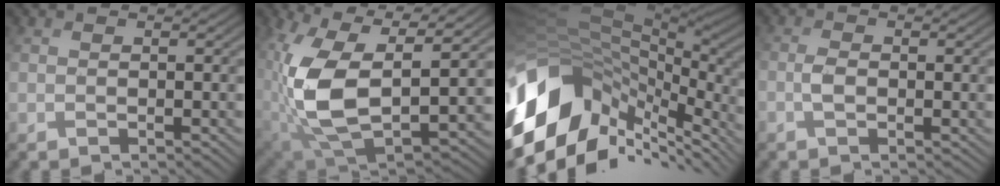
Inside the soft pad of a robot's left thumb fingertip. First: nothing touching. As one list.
[{"total": 16.8, "force": [2.1, 10.2, 13.2], "torque": [-0.293, -0.033, 0.042]}, {"total": 17.0, "force": [-5.7, 9.6, 12.8], "torque": [-0.302, -0.015, -0.086]}, {"total": 2.2, "force": [-0.5, 1.0, 1.9], "torque": [-0.039, 0.003, -0.013]}]